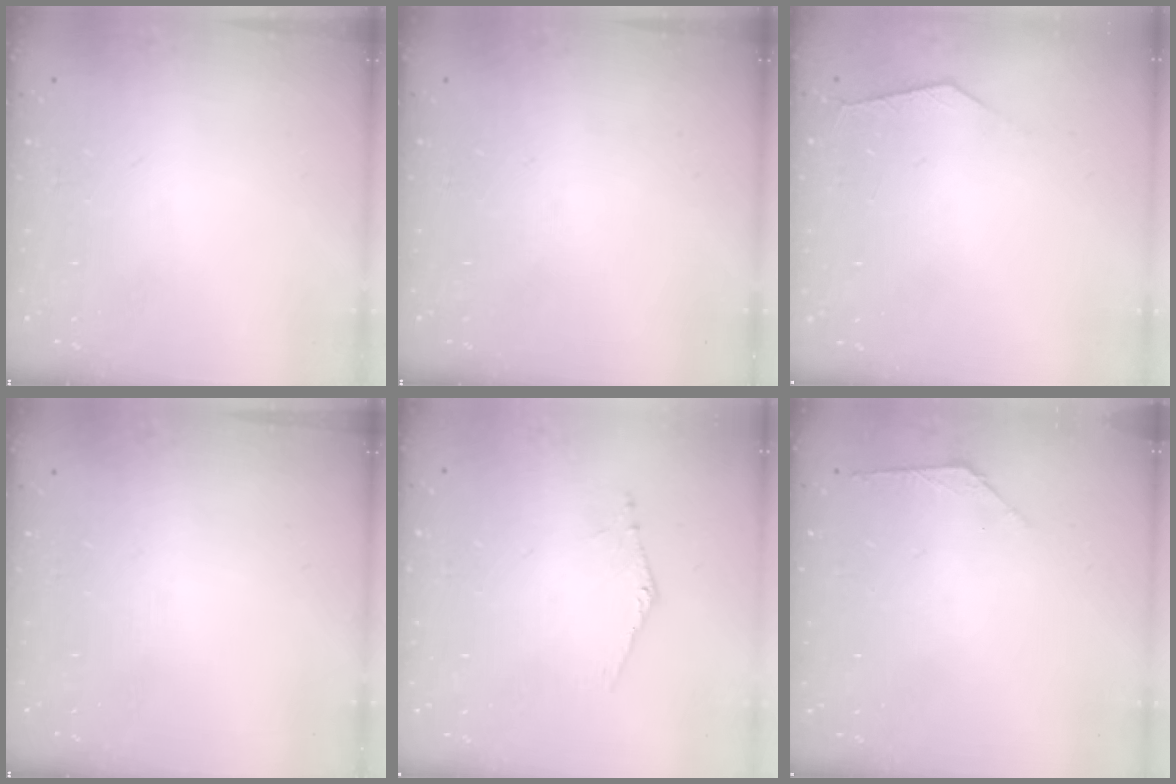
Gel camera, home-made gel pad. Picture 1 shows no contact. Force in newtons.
{"total": 0.0}
{"total": 2.9, "press": 2.9, "slide": 0.5}
{"total": 0.0}
{"total": 0.8, "press": 0.7, "slide": 0.1}
{"total": 1.9, "press": 1.8, "slide": 0.5}